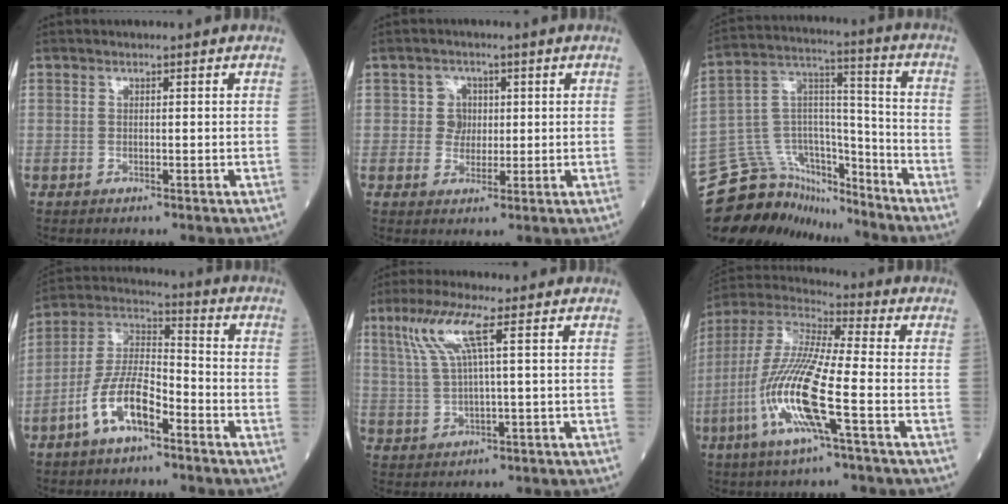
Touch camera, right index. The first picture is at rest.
{"total": 3.2, "force": [0.5, 3.1, 0.7], "torque": [-0.004, 0.006, 0.006]}
{"total": 18.8, "force": [-17.3, 5.9, 4.5], "torque": [-0.084, 0.054, -0.292]}
{"total": 10.5, "force": [-5.4, 3.6, 8.3], "torque": [-0.176, 0.011, -0.105]}
{"total": 6.9, "force": [2.9, 0.0, 6.3], "torque": [-0.139, 0.011, 0.064]}
{"total": 15.3, "force": [-4.9, 0.9, 14.5], "torque": [-0.311, -0.010, -0.103]}